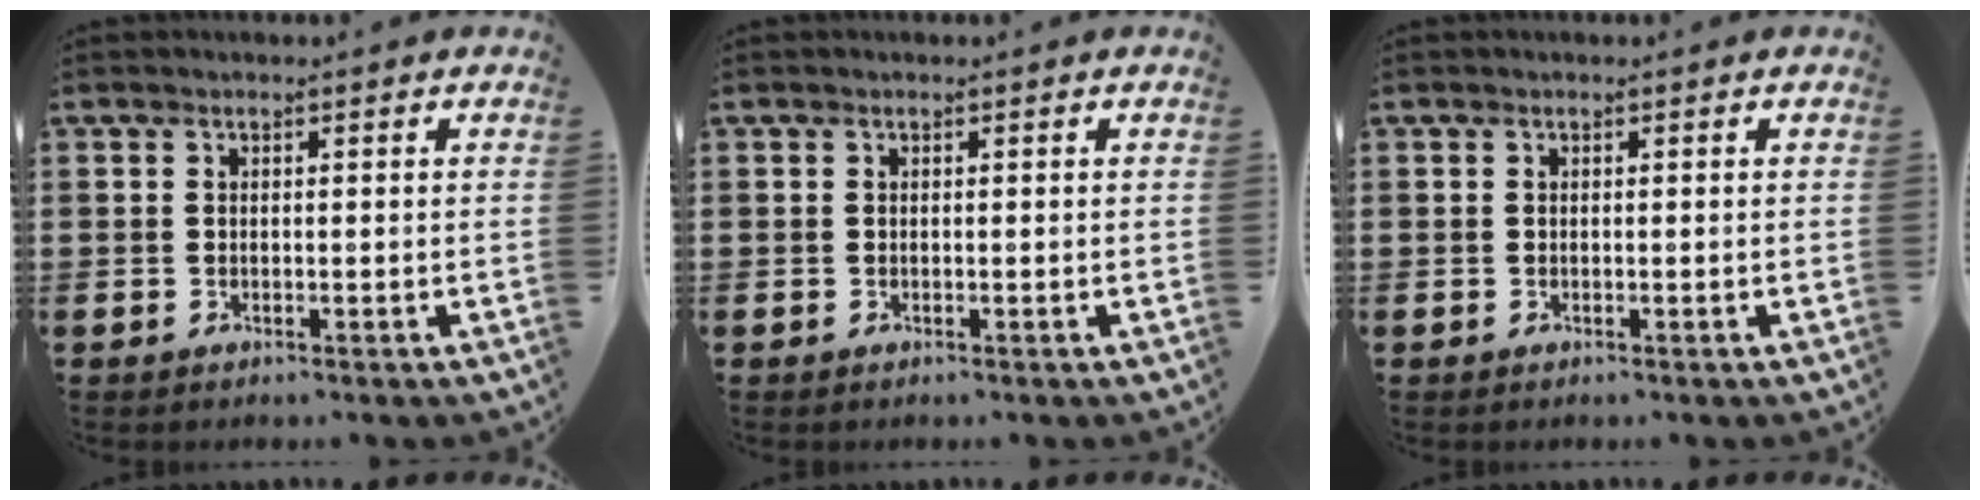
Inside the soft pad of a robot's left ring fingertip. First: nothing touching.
{"total": 0.0}
{"total": 0.0}